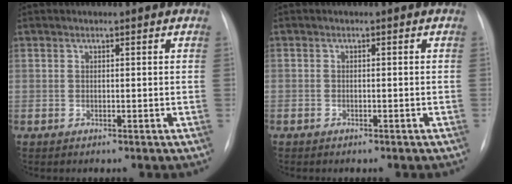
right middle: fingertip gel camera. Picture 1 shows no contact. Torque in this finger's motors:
{"motor_torque": [1.01, -1.12, -0.65, -0.21]}